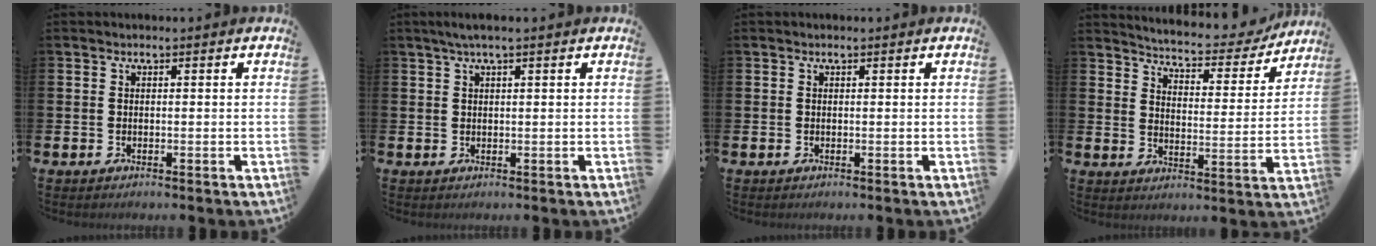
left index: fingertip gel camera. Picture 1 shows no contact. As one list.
[{"total": 1.9, "force": [1.2, 0.1, 1.4], "torque": [-0.035, 0.007, 0.022]}, {"total": 0.0}, {"total": 5.6, "force": [5.4, 0.8, 1.1], "torque": [-0.046, -0.041, 0.089]}]